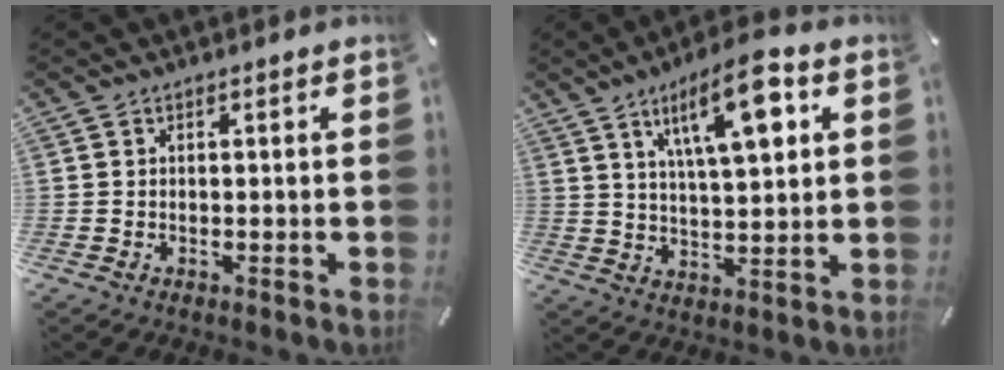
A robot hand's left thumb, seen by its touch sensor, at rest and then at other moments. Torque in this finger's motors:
{"motor_torque": [2.35, 2.35, 1.51, -1.25, 0.43]}